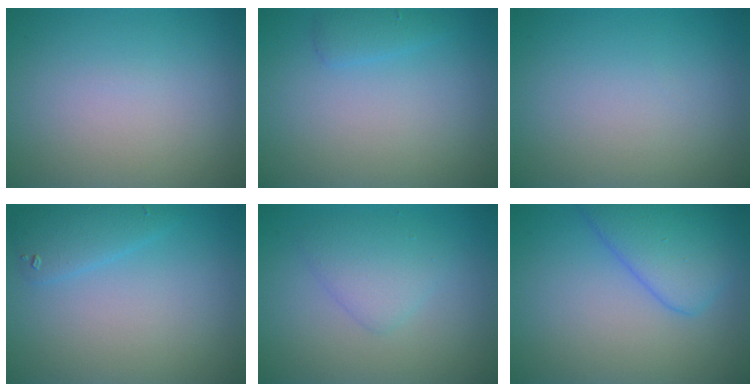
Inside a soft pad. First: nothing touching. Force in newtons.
{"total": 1.3, "press": 1.3, "slide": 0.1}
{"total": 0.0}
{"total": 2.1, "press": 2.1, "slide": 0.2}
{"total": 2.6, "press": 2.6, "slide": 0.1}
{"total": 4.9, "press": 4.9, "slide": 0.4}